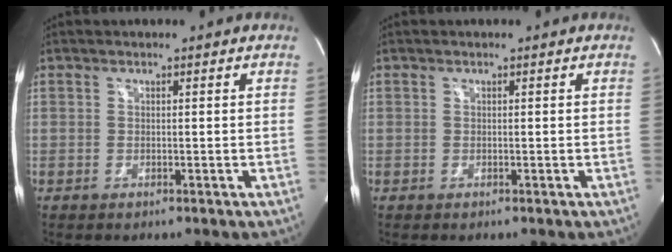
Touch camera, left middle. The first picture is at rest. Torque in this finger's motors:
{"motor_torque": [0.00, -0.01, 0.00, 0.00]}